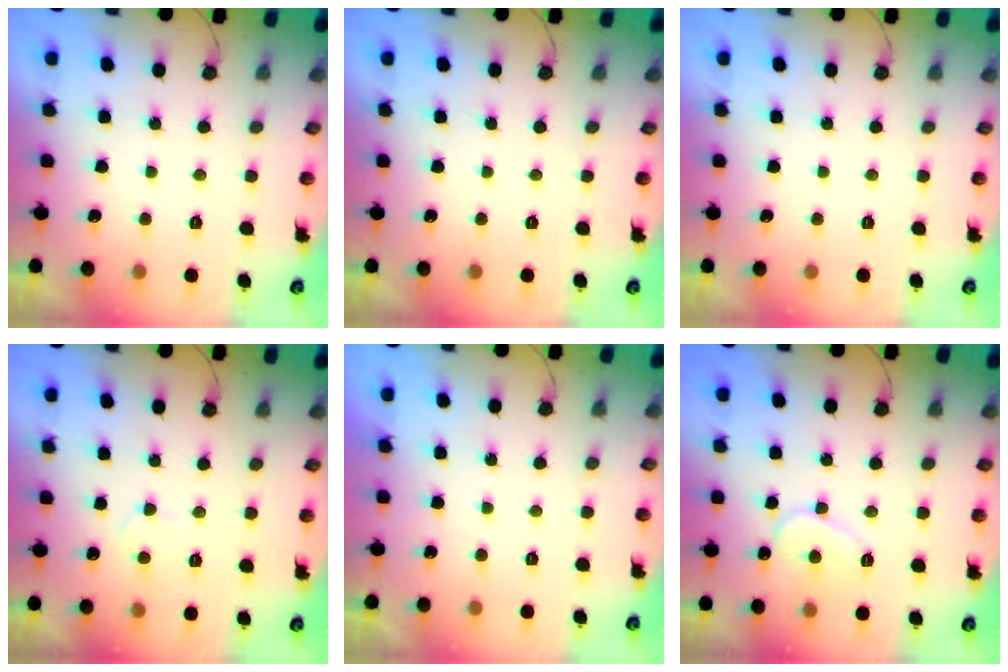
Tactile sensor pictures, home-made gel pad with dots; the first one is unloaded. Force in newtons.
{"total": 0.0}
{"total": 0.0}
{"total": 4.7, "press": 4.7, "slide": 0.4}
{"total": 1.9, "press": 1.9, "slide": 0.1}
{"total": 8.2, "press": 8.1, "slide": 0.8}